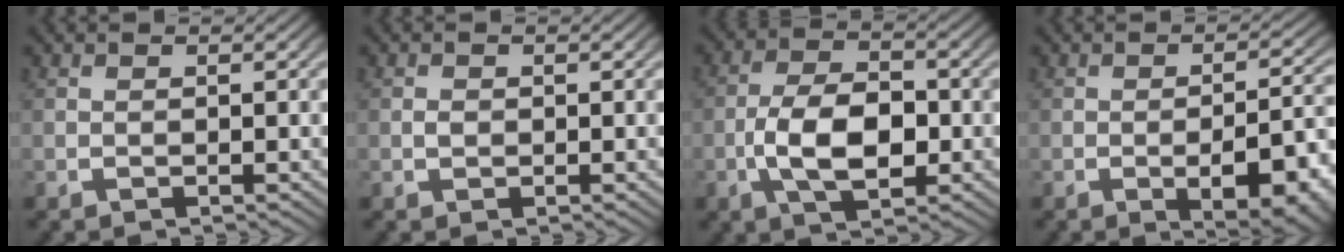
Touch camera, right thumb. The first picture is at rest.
{"total": 0.8, "force": [-0.1, 0.6, 0.4], "torque": [-0.010, -0.005, 0.001]}
{"total": 7.5, "force": [-1.0, 4.5, 5.9], "torque": [-0.126, -0.028, -0.004]}
{"total": 8.2, "force": [-2.3, 4.0, 6.7], "torque": [-0.102, -0.017, -0.024]}